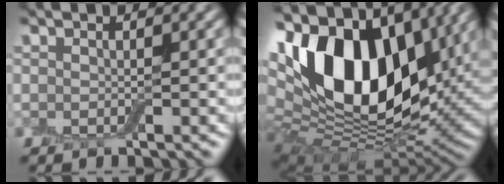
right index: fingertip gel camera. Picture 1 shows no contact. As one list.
[{"total": 19.0, "force": [6.2, 11.6, 13.7], "torque": [-0.252, 0.024, 0.098]}]